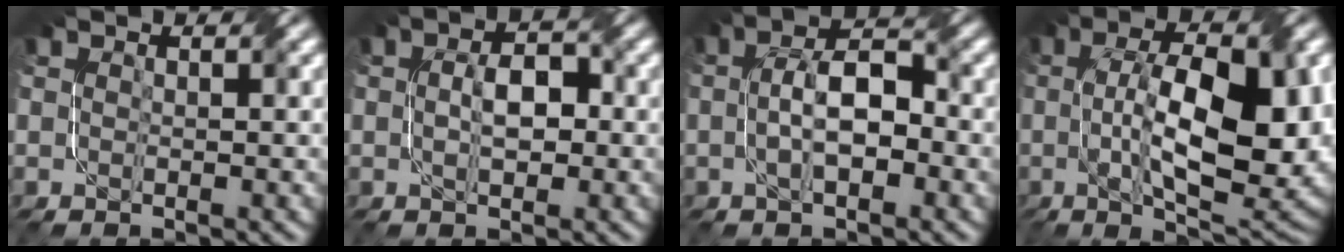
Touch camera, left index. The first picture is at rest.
{"total": 3.1, "force": [-0.1, 1.6, 2.7], "torque": [-0.047, 0.007, 0.000]}
{"total": 5.0, "force": [-0.7, 2.2, 4.5], "torque": [-0.079, 0.013, -0.012]}
{"total": 13.1, "force": [-0.1, 5.0, 12.1], "torque": [-0.187, 0.003, 0.006]}